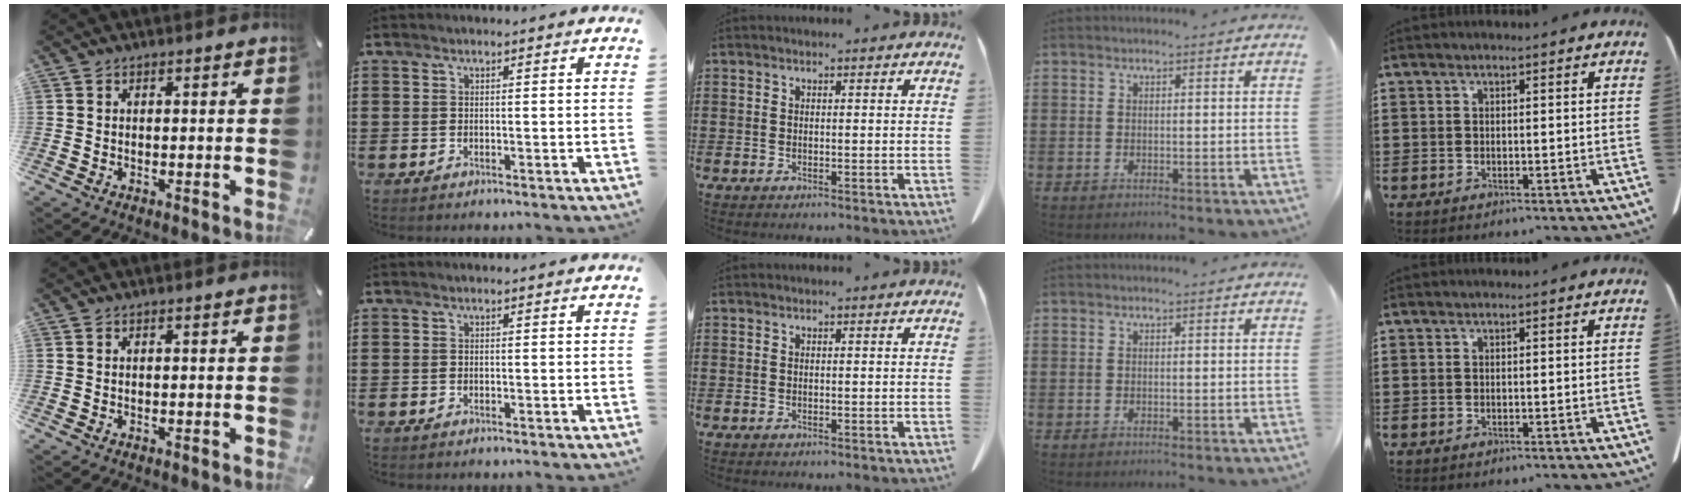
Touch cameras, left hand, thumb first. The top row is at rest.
{}